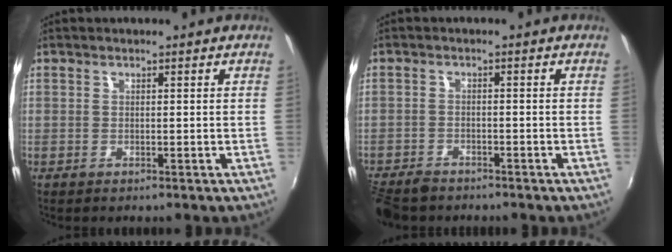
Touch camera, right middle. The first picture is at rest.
{"total": 7.3, "force": [-6.1, 3.2, 2.6], "torque": [-0.079, -0.017, -0.108]}